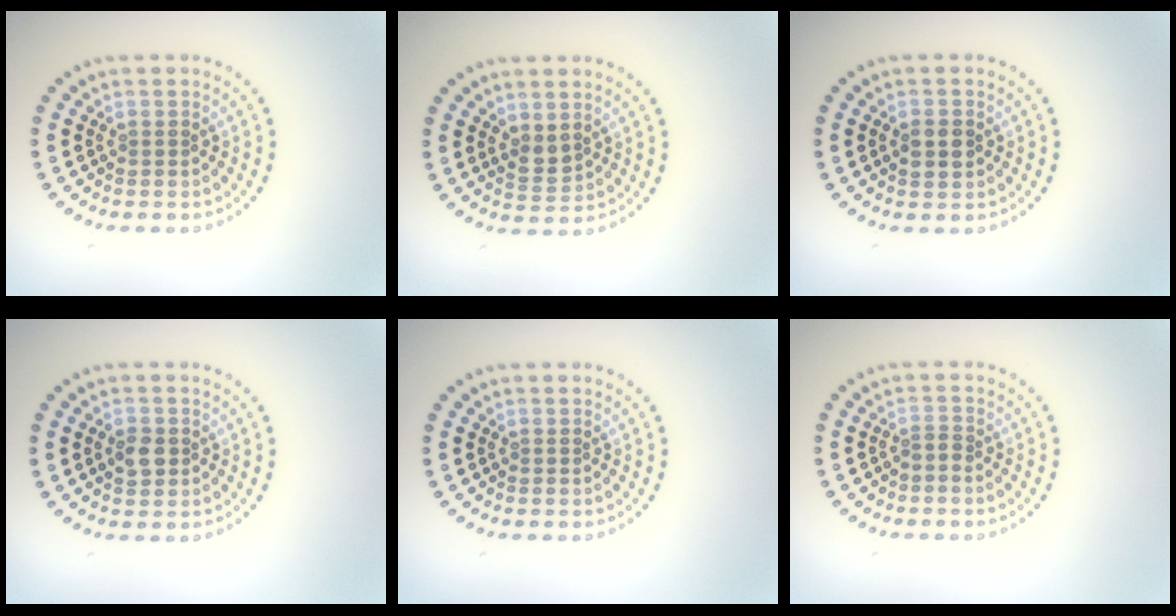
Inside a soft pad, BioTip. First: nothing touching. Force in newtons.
{"total": 1.6, "press": 1.5, "slide": 0.7}
{"total": 2.4, "press": 2.4, "slide": 0.0}
{"total": 2.0, "press": 2.0, "slide": 0.3}
{"total": 0.0}
{"total": 0.8, "press": 0.5, "slide": 0.6}